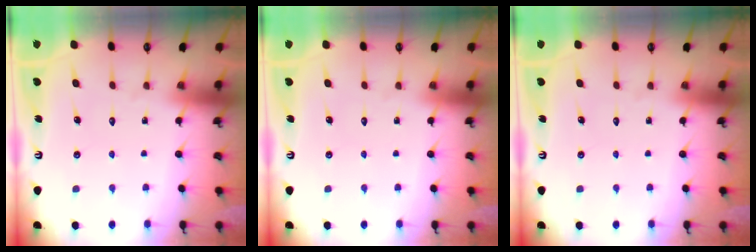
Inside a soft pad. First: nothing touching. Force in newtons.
{"total": 0.0}
{"total": 0.0}